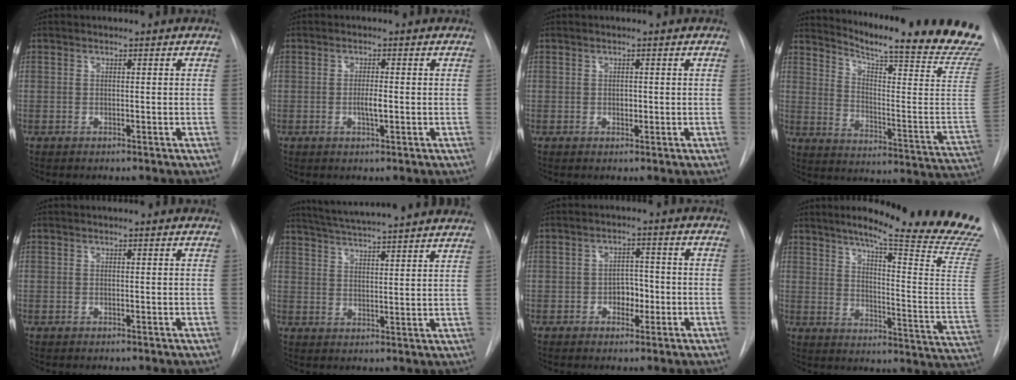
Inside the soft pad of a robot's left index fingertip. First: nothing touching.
{"total": 2.1, "force": [-0.9, 0.2, 1.9], "torque": [-0.036, -0.007, -0.015]}
{"total": 0.9, "force": [-0.6, 0.5, 0.4], "torque": [-0.004, -0.004, -0.010]}
{"total": 25.0, "force": [21.8, -0.7, 12.2], "torque": [-0.190, -0.125, 0.272]}
{"total": 0.9, "force": [0.8, 0.1, 0.3], "torque": [-0.011, -0.002, 0.002]}
{"total": 22.3, "force": [20.1, 0.7, 9.6], "torque": [-0.159, -0.014, 0.262]}
{"total": 3.5, "force": [-1.6, 2.3, 2.2], "torque": [-0.025, 0.001, -0.023]}
{"total": 27.2, "force": [22.8, -0.9, 14.7], "torque": [-0.170, -0.126, 0.280]}